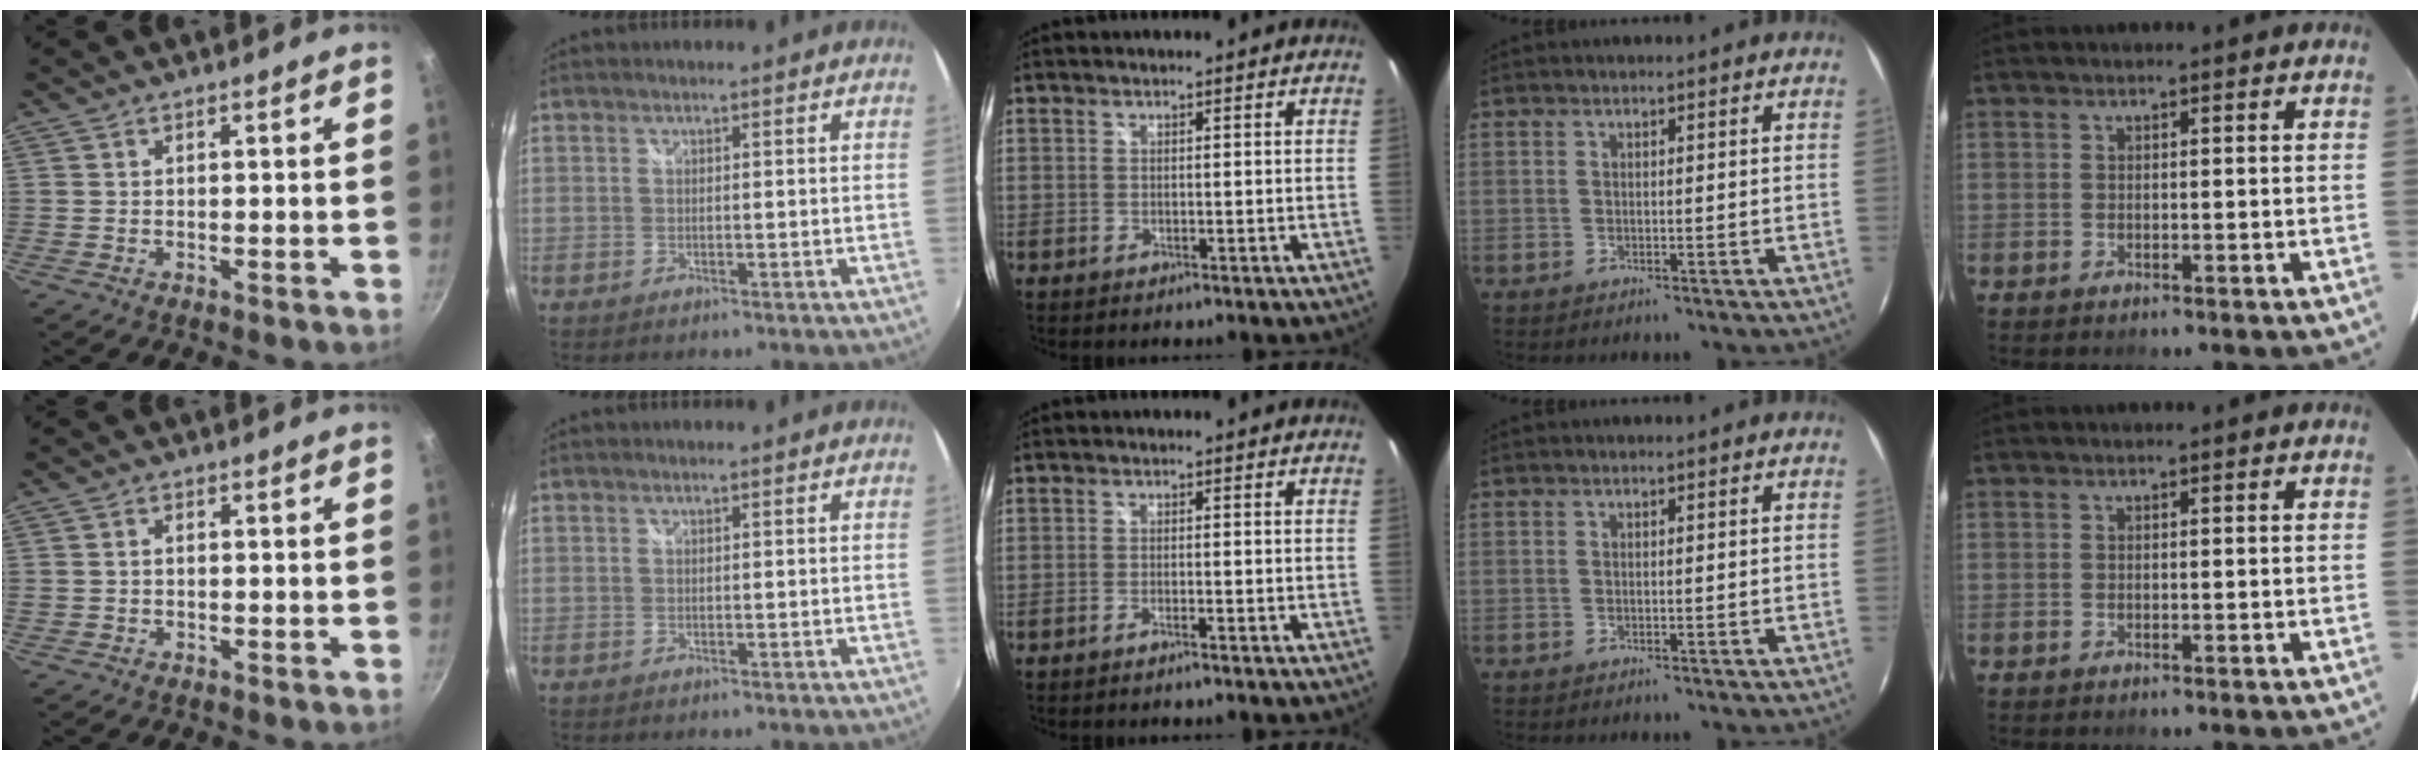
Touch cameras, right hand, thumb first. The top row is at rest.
{"thumb": {"total": 1.1, "force": [-0.1, 0.9, 0.6], "torque": [-0.011, 0.006, 0.000]}, "middle": {"total": 1.4, "force": [-1.2, 0.0, 0.6], "torque": [-0.017, -0.001, -0.022]}}